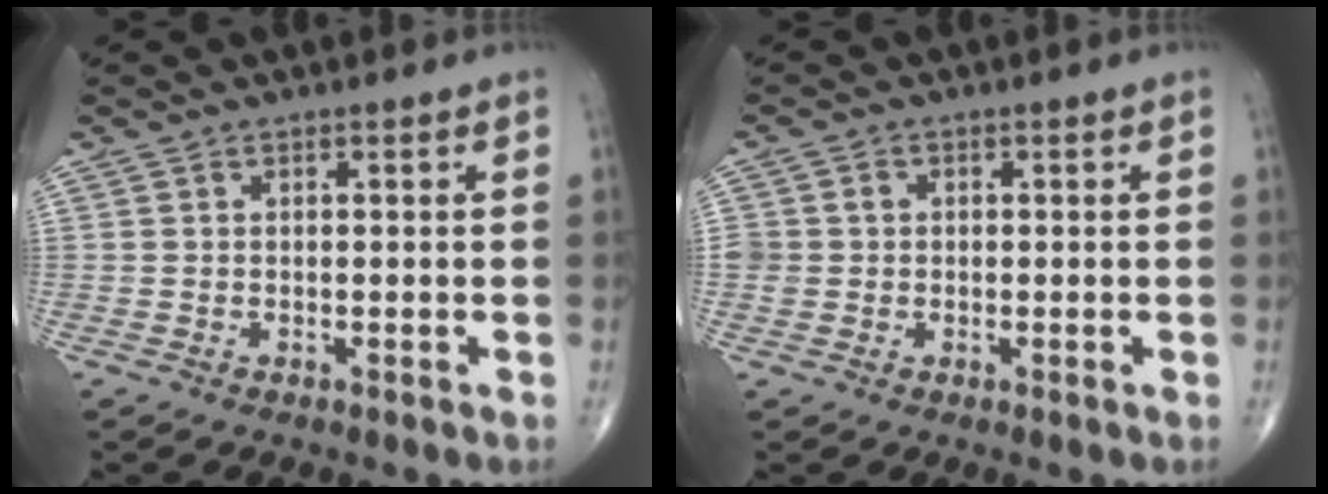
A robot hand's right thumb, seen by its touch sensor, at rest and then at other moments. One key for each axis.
{"total": 3.0, "fx": 0.0, "fy": 2.9, "fz": 0.8, "tx": -0.002, "ty": 0.009, "tz": 0.004}